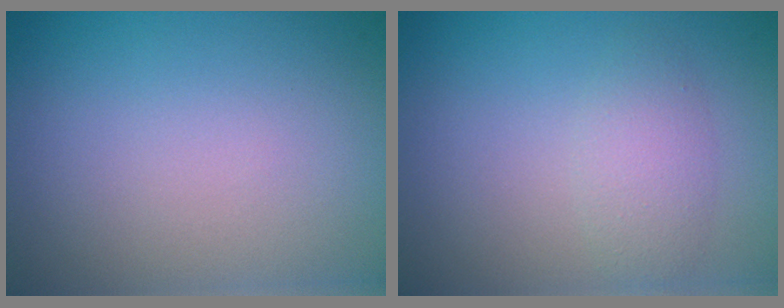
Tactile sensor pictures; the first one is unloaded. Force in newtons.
{"total": 2.1, "press": 2.1, "slide": 0.1}